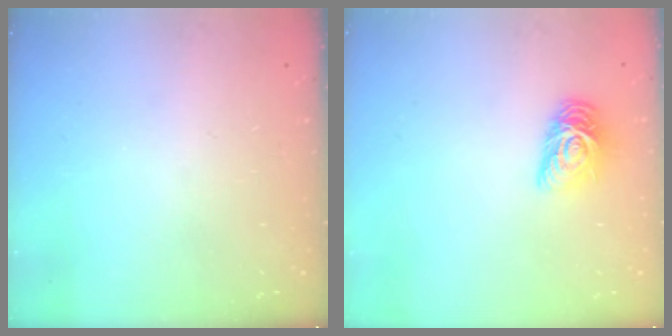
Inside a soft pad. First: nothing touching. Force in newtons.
{"total": 9.4, "press": 9.4, "slide": 0.6}